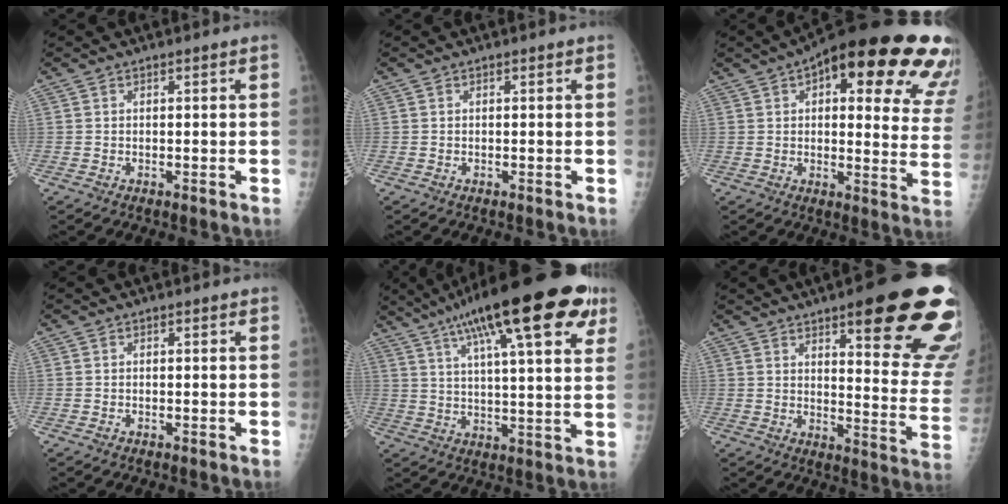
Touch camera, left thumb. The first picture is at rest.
{"total": 0.0}
{"total": 28.5, "force": [15.0, 9.7, 22.2], "torque": [-0.218, -0.013, 0.183]}
{"total": 0.0}
{"total": 24.2, "force": [12.8, 6.3, 19.6], "torque": [-0.290, -0.001, 0.189]}
{"total": 24.7, "force": [13.5, 6.2, 19.8], "torque": [-0.191, -0.056, 0.178]}